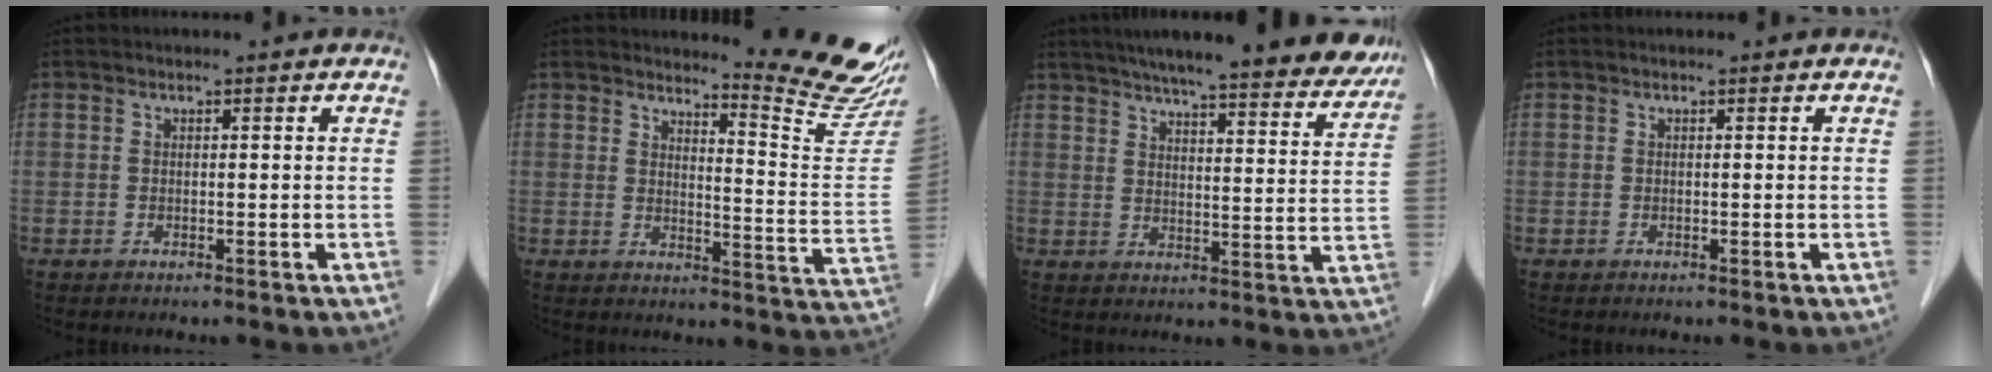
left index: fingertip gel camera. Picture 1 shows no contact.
{"total": 13.0, "force": [12.5, -1.2, 3.2], "torque": [-0.040, -0.114, 0.140]}
{"total": 24.9, "force": [21.7, 3.6, 11.5], "torque": [-0.171, -0.016, 0.270]}
{"total": 0.0}